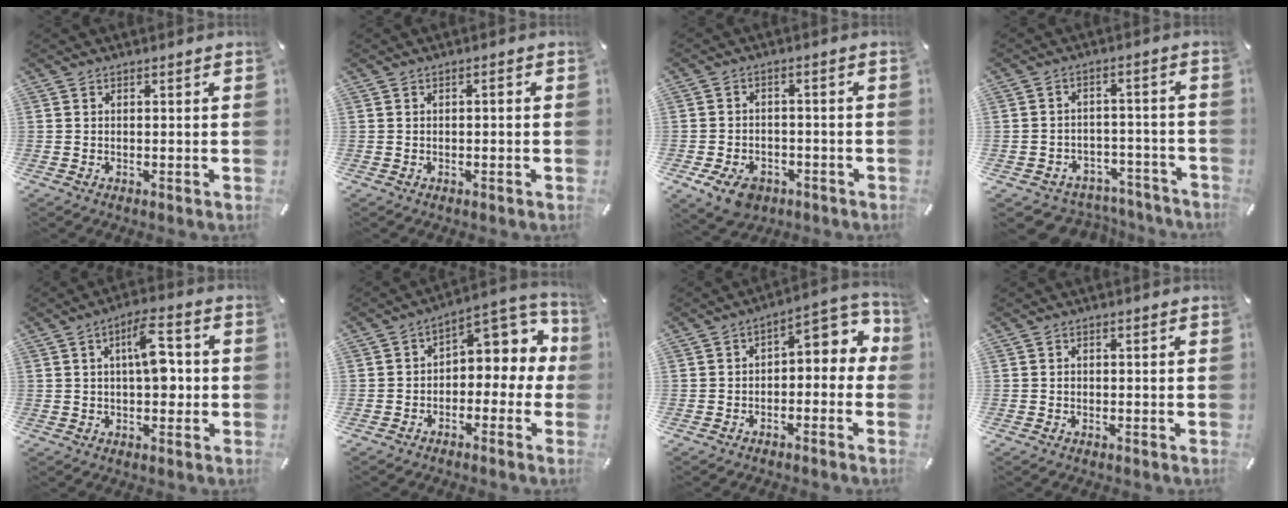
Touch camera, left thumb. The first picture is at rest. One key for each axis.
{"total": 1.2, "fx": -0.6, "fy": 0.5, "fz": 0.9, "tx": -0.018, "ty": 0.003, "tz": -0.013}
{"total": 7.0, "fx": -3.9, "fy": 4.6, "fz": 3.5, "tx": -0.075, "ty": 0.018, "tz": -0.072}
{"total": 4.7, "fx": -2.6, "fy": 3.8, "fz": 1.0, "tx": -0.016, "ty": 0.018, "tz": -0.046}
{"total": 9.6, "fx": 0.9, "fy": 4.6, "fz": 8.3, "tx": -0.120, "ty": 0.007, "tz": 0.013}
{"total": 8.5, "fx": 2.2, "fy": 6.0, "fz": 5.6, "tx": -0.071, "ty": -0.018, "tz": 0.038}
{"total": 7.4, "fx": 0.6, "fy": 4.3, "fz": 5.9, "tx": -0.070, "ty": -0.014, "tz": 0.002}
{"total": 0.6, "fx": -0.3, "fy": 0.5, "fz": 0.3, "tx": -0.005, "ty": 0.003, "tz": -0.008}